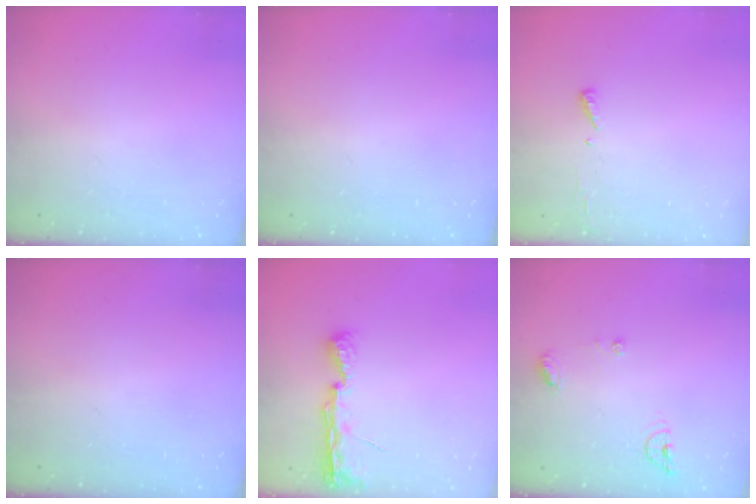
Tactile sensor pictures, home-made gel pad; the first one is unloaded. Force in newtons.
{"total": 0.0}
{"total": 2.9, "press": 2.9, "slide": 0.4}
{"total": 0.0}
{"total": 7.6, "press": 7.5, "slide": 0.6}
{"total": 7.4, "press": 7.4, "slide": 0.5}